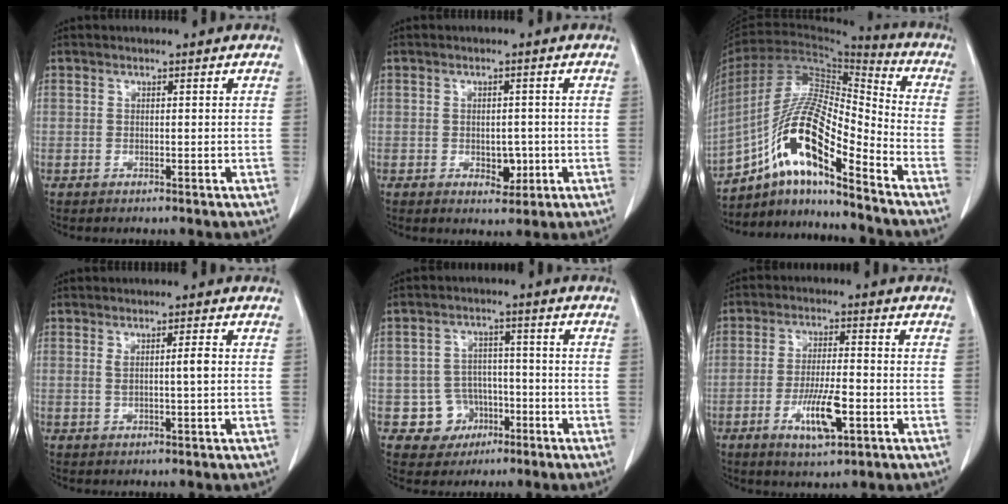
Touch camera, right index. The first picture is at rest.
{"total": 3.1, "force": [-0.7, 2.0, 2.3], "torque": [-0.022, 0.004, 0.000]}
{"total": 16.5, "force": [-9.9, 2.8, 12.9], "torque": [-0.250, 0.014, -0.175]}
{"total": 2.3, "force": [0.4, -0.1, 2.3], "torque": [-0.034, 0.002, 0.010]}
{"total": 6.0, "force": [-2.4, 5.4, 0.6], "torque": [0.003, 0.015, -0.029]}
{"total": 7.9, "force": [-2.9, 1.7, 7.1], "torque": [-0.131, -0.006, -0.045]}